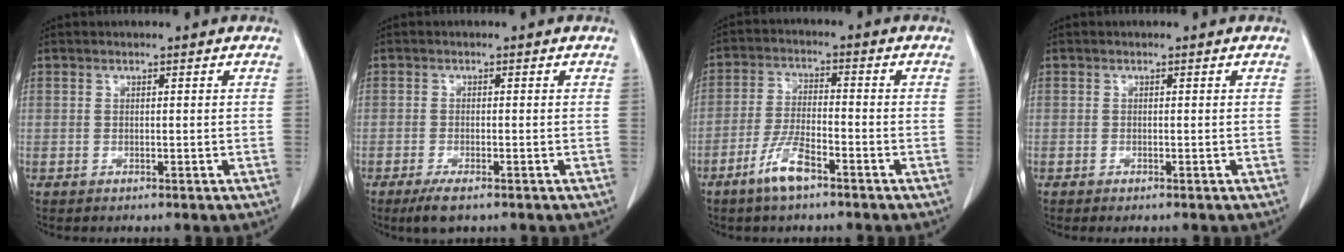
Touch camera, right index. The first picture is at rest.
{"total": 3.4, "force": [-2.3, 0.7, 2.4], "torque": [-0.048, -0.007, -0.039]}
{"total": 6.5, "force": [-4.2, 1.3, 4.8], "torque": [-0.101, -0.005, -0.081]}
{"total": 0.7, "force": [-0.5, 0.0, 0.5], "torque": [-0.011, -0.003, -0.008]}